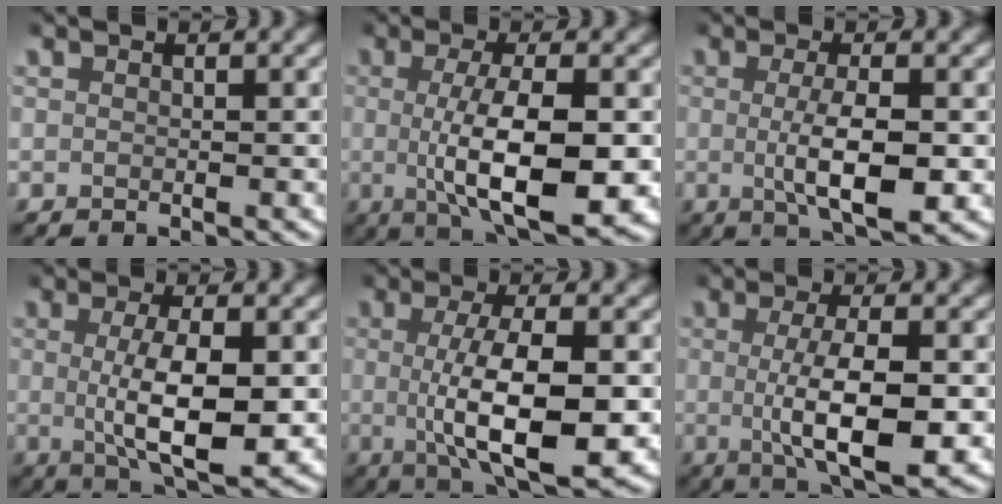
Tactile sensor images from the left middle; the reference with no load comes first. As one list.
[{"total": 8.3, "force": [-1.0, 2.6, 7.8], "torque": [-0.125, -0.013, -0.010]}, {"total": 5.3, "force": [-0.6, 1.4, 5.0], "torque": [-0.086, -0.009, -0.006]}, {"total": 6.8, "force": [-0.4, 2.2, 6.4], "torque": [-0.107, -0.014, 0.000]}, {"total": 8.2, "force": [-0.9, 2.6, 7.7], "torque": [-0.126, -0.014, -0.008]}, {"total": 6.8, "force": [-0.8, 2.0, 6.5], "torque": [-0.106, -0.011, -0.009]}]